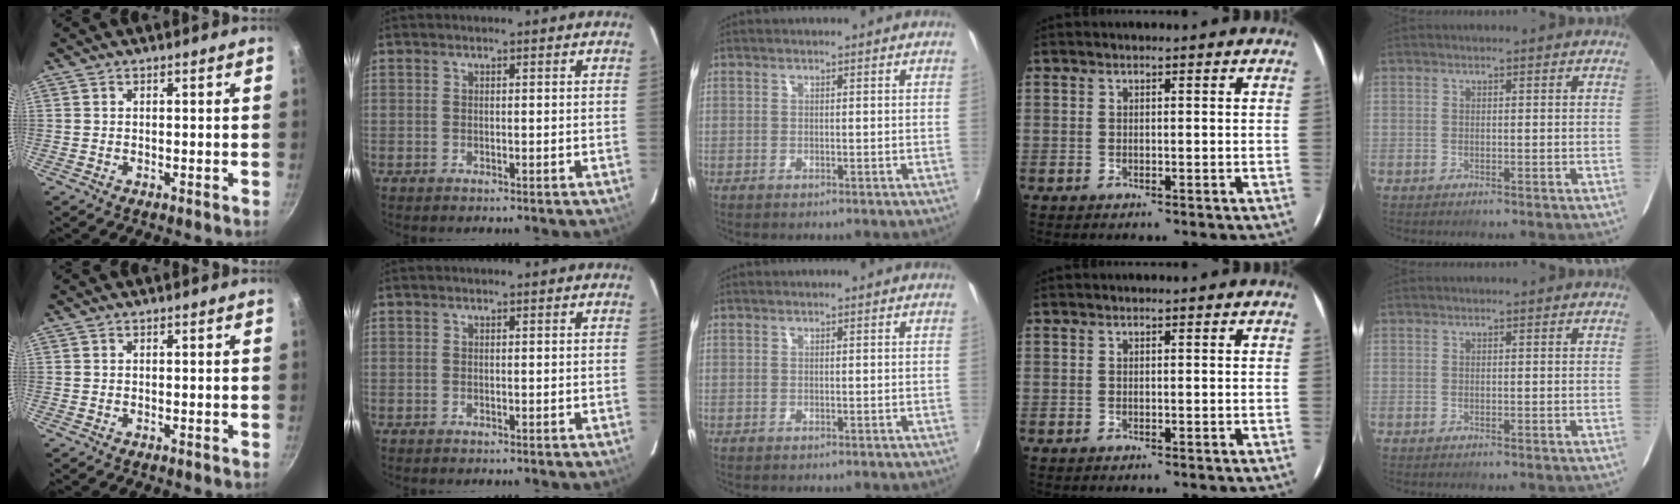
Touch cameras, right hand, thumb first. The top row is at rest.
{}